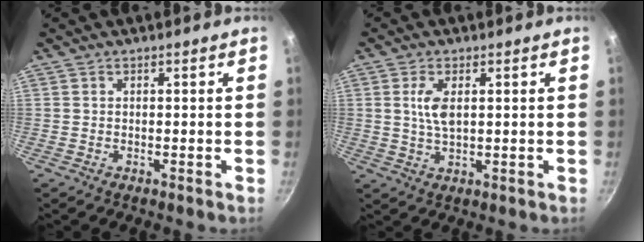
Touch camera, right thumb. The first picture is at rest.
{"total": 4.8, "force": [1.1, 2.2, 4.1], "torque": [-0.086, -0.005, 0.024]}